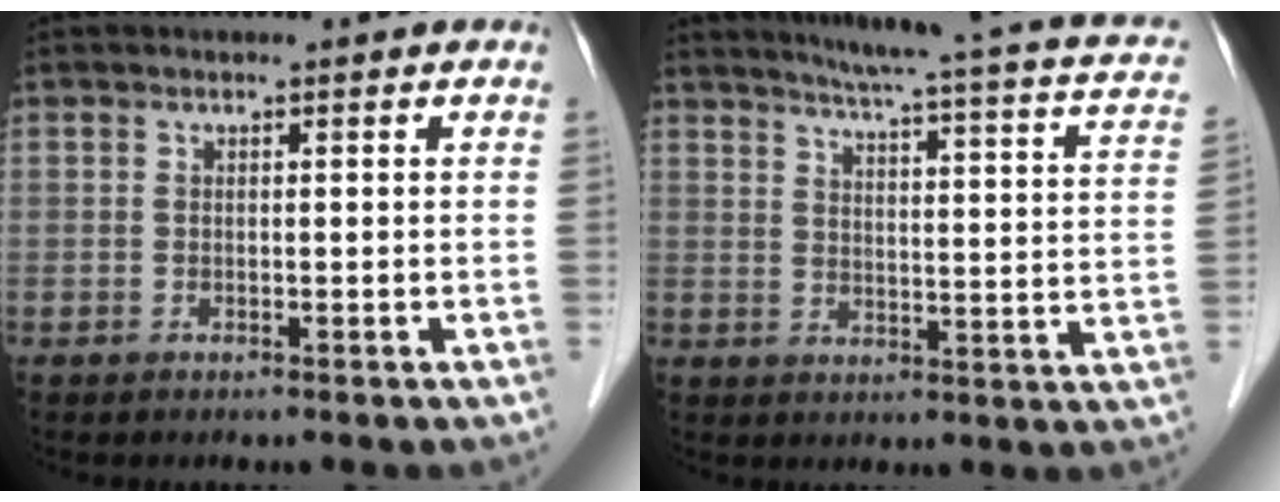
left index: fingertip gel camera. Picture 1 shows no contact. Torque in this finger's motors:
{"motor_torque": [0.46, -0.77, 0.10, 0.04]}